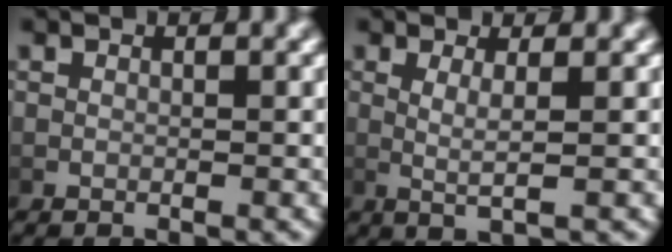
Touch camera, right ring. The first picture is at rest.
{"total": 3.0, "force": [0.7, 0.2, 2.9], "torque": [-0.051, -0.006, 0.019]}